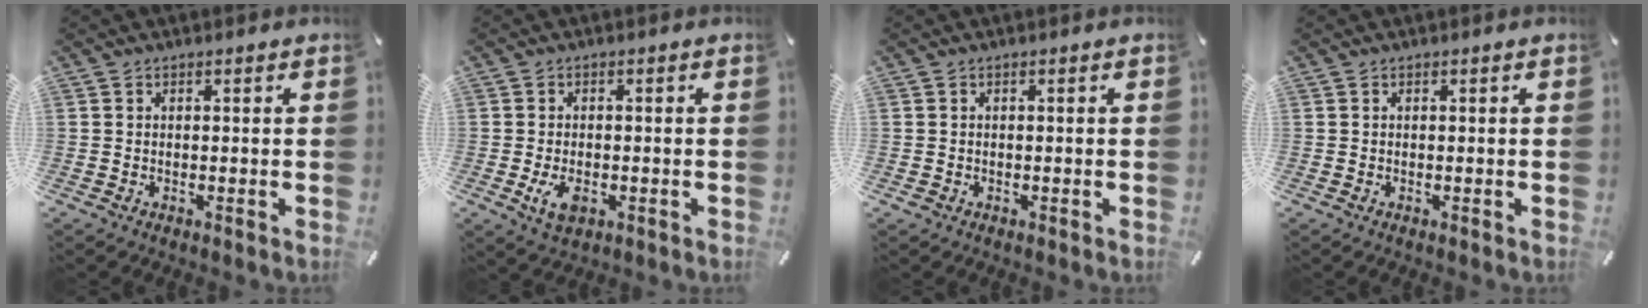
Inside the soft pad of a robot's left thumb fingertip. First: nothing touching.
{"total": 4.3, "force": [-1.2, 2.7, 3.1], "torque": [-0.081, -0.003, -0.027]}
{"total": 0.6, "force": [-0.1, 0.5, 0.2], "torque": [-0.003, 0.002, -0.004]}
{"total": 0.0}